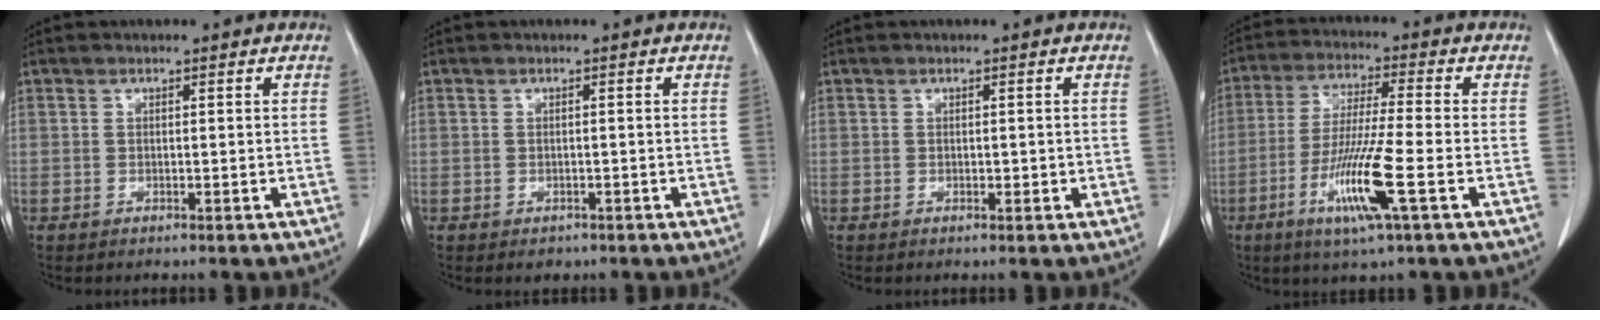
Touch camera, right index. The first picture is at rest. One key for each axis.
{"total": 1.1, "fx": -0.7, "fy": 0.8, "fz": 0.3, "tx": -0.006, "ty": 0.001, "tz": -0.006}
{"total": 0.8, "fx": -0.1, "fy": 0.5, "fz": 0.6, "tx": -0.006, "ty": 0.001, "tz": 0.001}
{"total": 11.5, "fx": -4.2, "fy": -0.4, "fz": 10.7, "tx": -0.213, "ty": -0.022, "tz": -0.084}